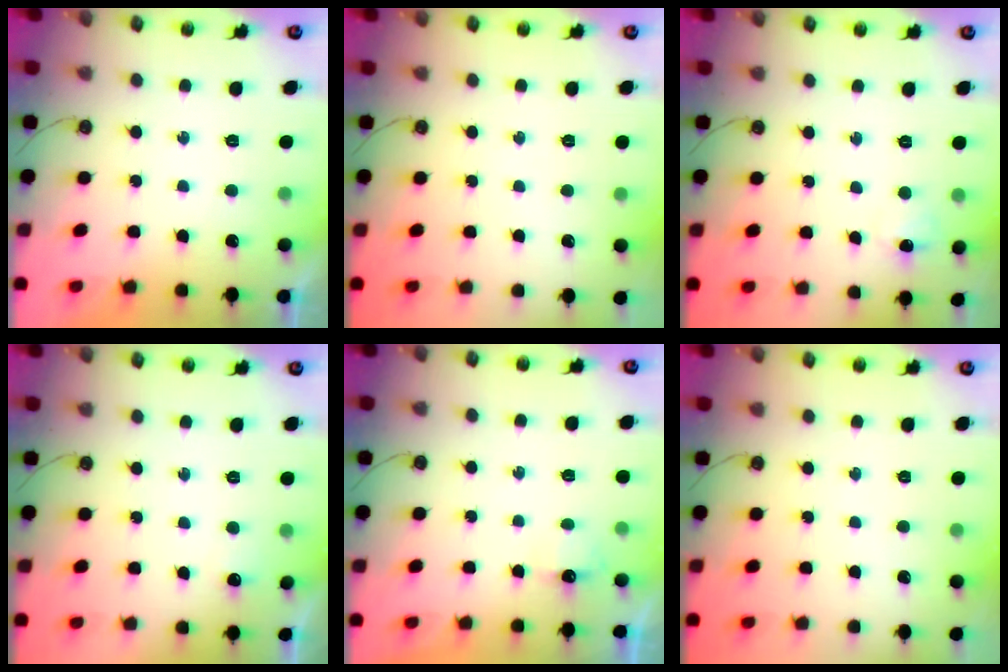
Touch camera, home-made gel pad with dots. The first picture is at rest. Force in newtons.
{"total": 0.0}
{"total": 5.7, "press": 5.6, "slide": 0.8}
{"total": 5.1, "press": 3.9, "slide": 3.3}
{"total": 2.7, "press": 2.6, "slide": 0.4}
{"total": 0.0}